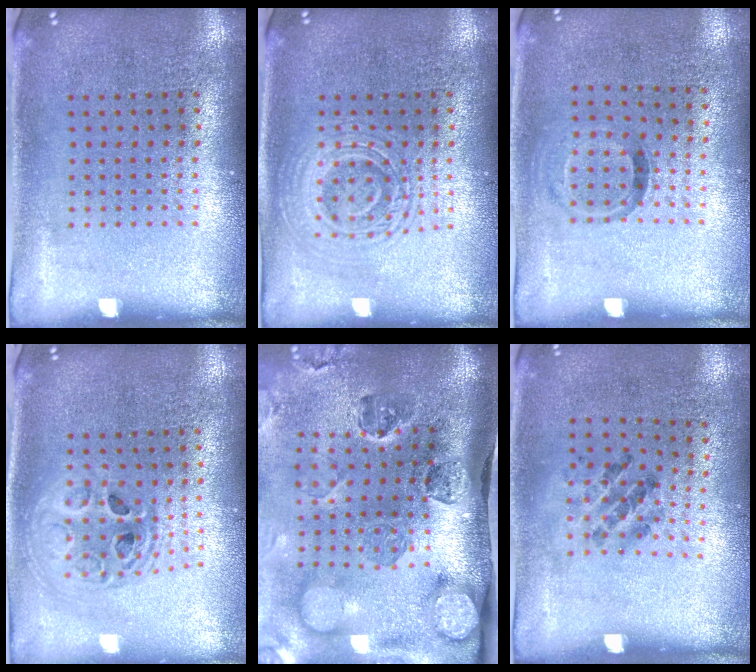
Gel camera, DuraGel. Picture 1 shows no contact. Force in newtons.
{"total": 2.9, "press": 2.8, "slide": 0.5}
{"total": 0.9, "press": 0.6, "slide": 0.7}
{"total": 1.9, "press": 1.5, "slide": 1.1}
{"total": 4.8, "press": 3.5, "slide": 3.4}
{"total": 1.3, "press": 0.7, "slide": 1.1}